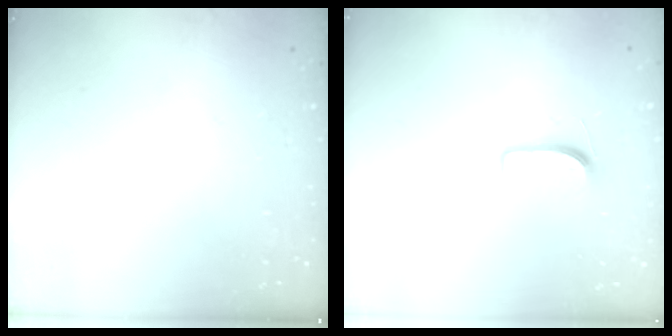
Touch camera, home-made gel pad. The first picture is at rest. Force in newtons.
{"total": 5.8, "press": 5.8, "slide": 0.6}